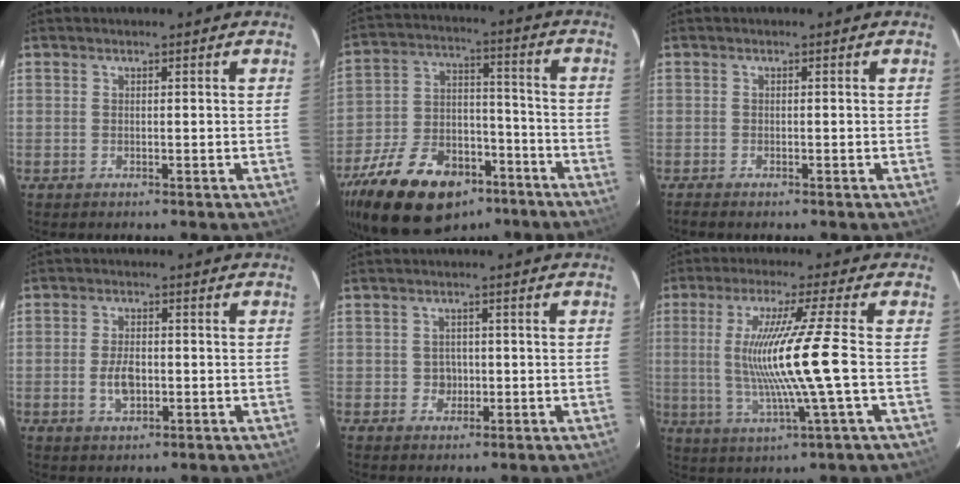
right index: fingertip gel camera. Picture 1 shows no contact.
{"total": 24.7, "force": [-15.8, 13.5, 13.3], "torque": [-0.282, 0.006, -0.246]}
{"total": 1.5, "force": [-1.3, 0.3, 0.7], "torque": [-0.018, -0.006, -0.023]}
{"total": 4.9, "force": [-1.0, 2.8, 3.8], "torque": [-0.077, -0.001, -0.015]}
{"total": 2.7, "force": [-0.4, 2.6, 0.6], "torque": [-0.011, 0.007, -0.001]}
{"total": 13.7, "force": [-0.5, -1.7, 13.5], "torque": [-0.244, -0.017, 0.001]}